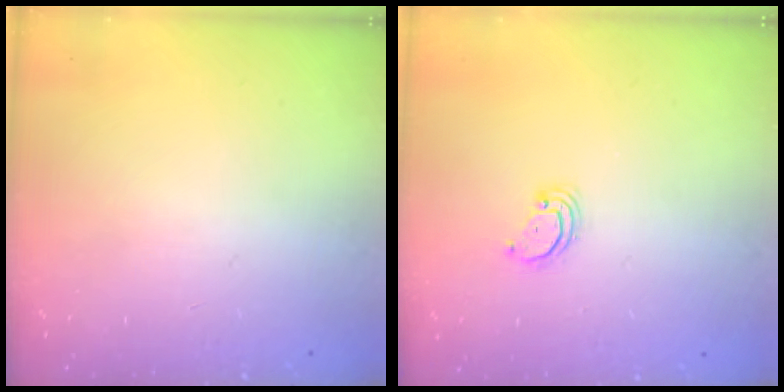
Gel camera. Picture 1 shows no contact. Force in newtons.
{"total": 2.6, "press": 2.6, "slide": 0.1}